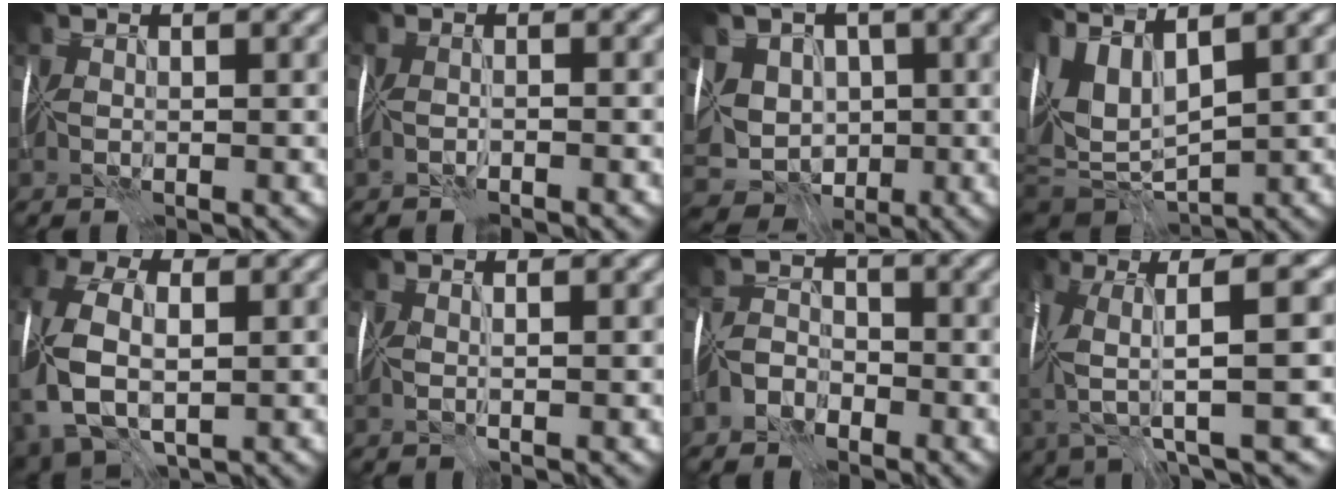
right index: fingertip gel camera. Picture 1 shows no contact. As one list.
[{"total": 1.6, "force": [-1.5, -0.5, 0.3], "torque": [-0.004, -0.004, -0.025]}, {"total": 7.3, "force": [-0.8, 6.0, 4.1], "torque": [-0.055, -0.002, -0.017]}, {"total": 8.7, "force": [1.2, 4.0, 7.7], "torque": [-0.174, 0.001, 0.026]}, {"total": 9.0, "force": [-1.9, 5.7, 6.8], "torque": [-0.173, -0.011, -0.029]}, {"total": 0.9, "force": [0.0, -0.8, 0.5], "torque": [-0.007, -0.003, -0.002]}, {"total": 3.1, "force": [-2.6, 1.5, 0.7], "torque": [-0.008, 0.003, -0.055]}, {"total": 9.8, "force": [0.3, 1.7, 9.7], "torque": [-0.166, 0.009, 0.015]}]